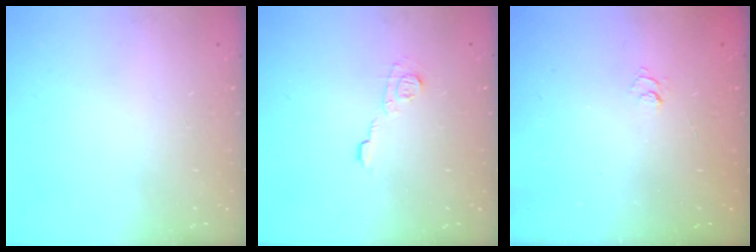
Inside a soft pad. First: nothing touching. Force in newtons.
{"total": 7.0, "press": 7.0, "slide": 0.6}
{"total": 1.9, "press": 1.5, "slide": 1.3}